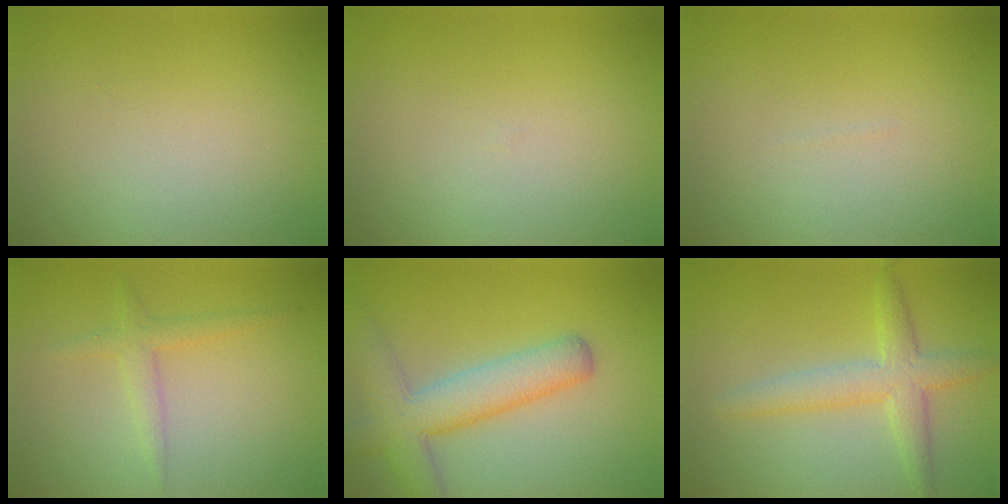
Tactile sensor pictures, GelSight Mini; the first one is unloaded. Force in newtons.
{"total": 0.0}
{"total": 0.0}
{"total": 1.7, "press": 1.7, "slide": 0.1}
{"total": 6.2, "press": 6.2, "slide": 0.4}
{"total": 3.8, "press": 3.8, "slide": 0.2}